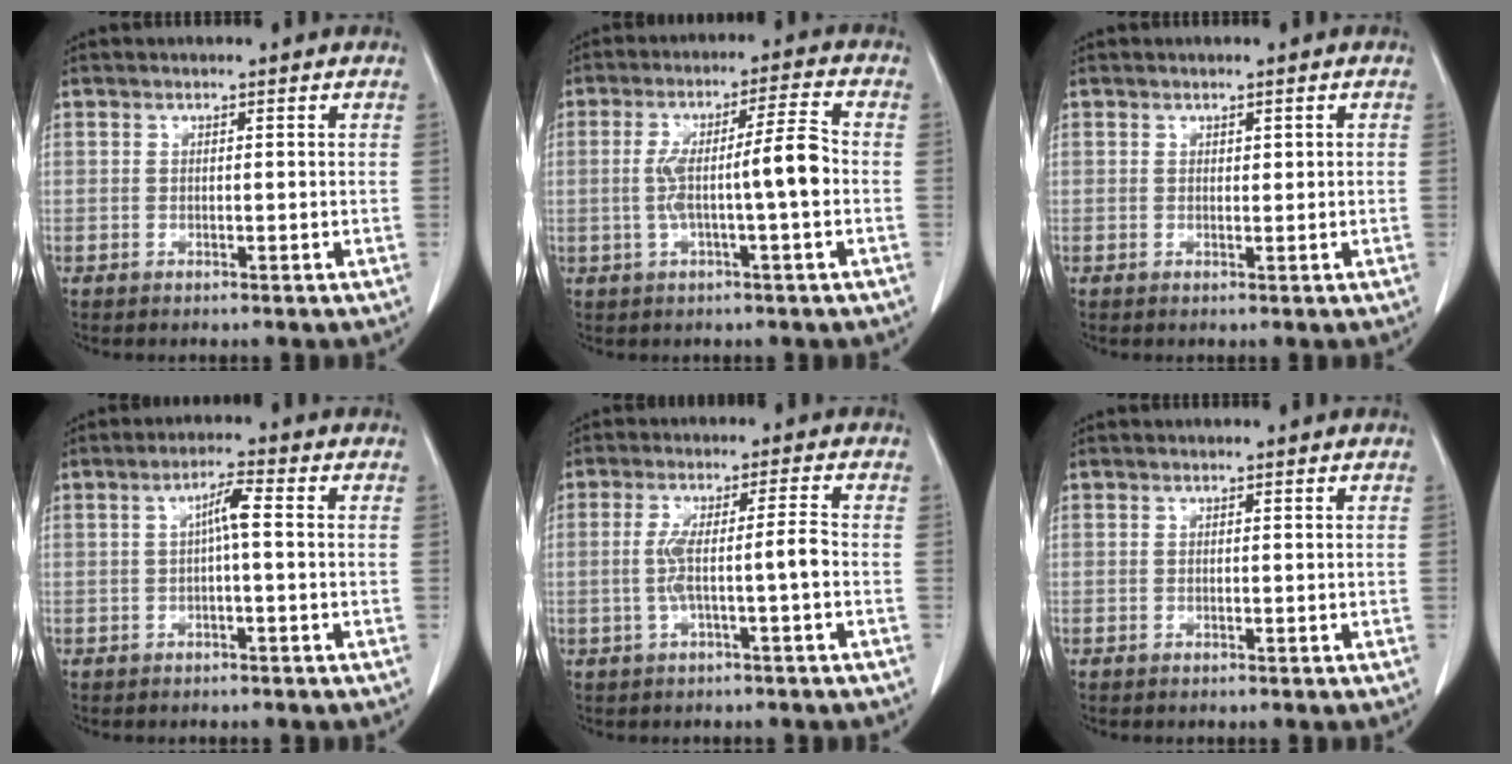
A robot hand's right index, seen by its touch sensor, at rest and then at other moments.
{"total": 8.4, "force": [-1.0, 0.2, 8.3], "torque": [-0.151, 0.022, -0.014]}
{"total": 0.7, "force": [0.3, 0.3, 0.6], "torque": [-0.007, 0.001, 0.007]}
{"total": 3.4, "force": [0.2, 0.2, 3.4], "torque": [-0.062, 0.011, 0.005]}
{"total": 5.5, "force": [-1.1, -0.2, 5.4], "torque": [-0.106, 0.017, -0.015]}
{"total": 0.0}